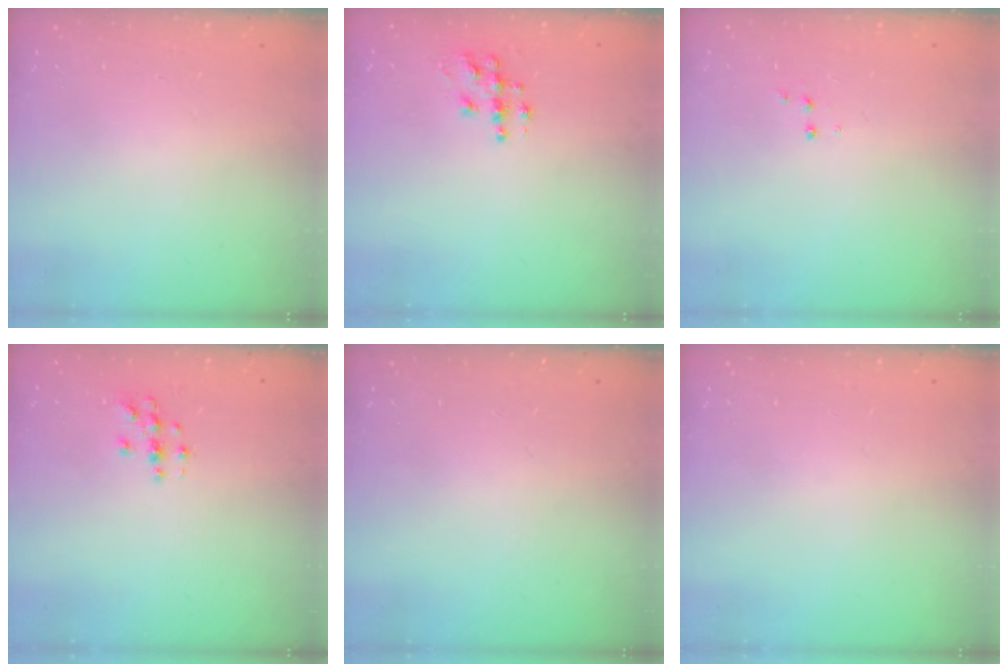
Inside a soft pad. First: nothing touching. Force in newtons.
{"total": 7.0, "press": 6.9, "slide": 0.3}
{"total": 3.4, "press": 3.3, "slide": 0.6}
{"total": 2.9, "press": 2.9, "slide": 0.3}
{"total": 0.0}
{"total": 0.0}